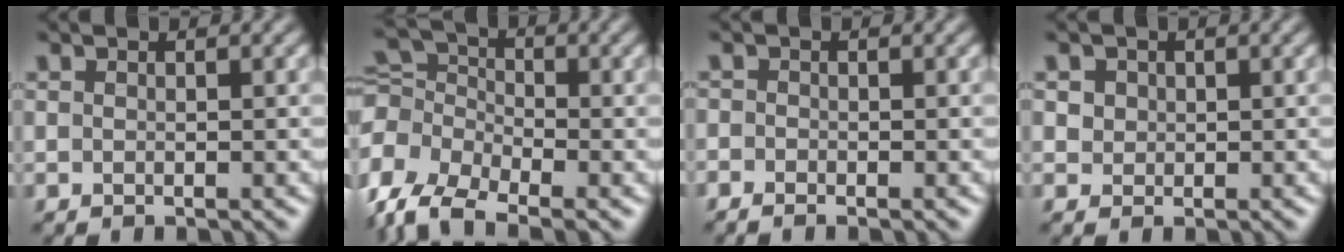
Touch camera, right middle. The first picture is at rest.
{"total": 8.1, "force": [-4.6, 4.7, 4.7], "torque": [-0.109, 0.004, -0.110]}
{"total": 0.7, "force": [-0.6, 0.2, 0.3], "torque": [-0.008, -0.006, -0.013]}
{"total": 1.1, "force": [0.4, 1.0, -0.1], "torque": [-0.003, -0.005, 0.006]}